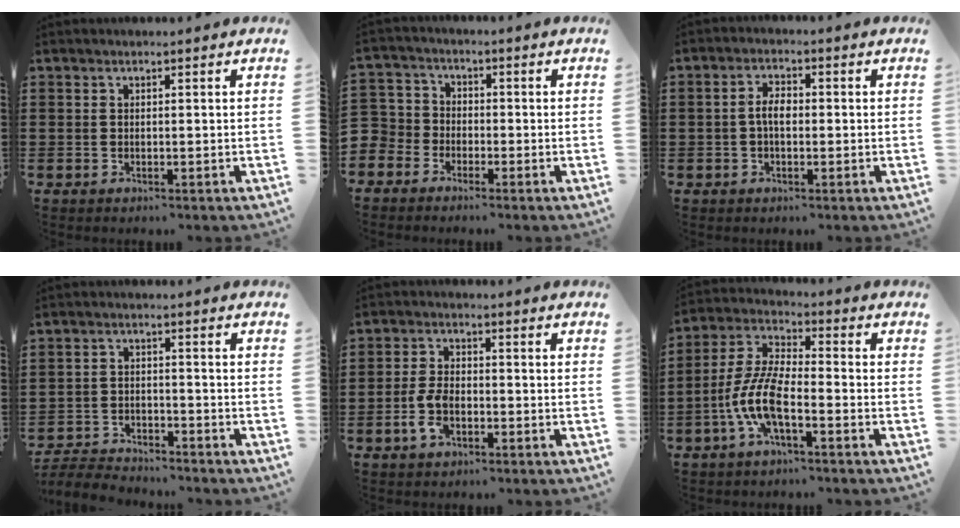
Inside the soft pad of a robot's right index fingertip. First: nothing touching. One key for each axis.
{"total": 3.9, "fx": -2.7, "fy": 2.8, "fz": -0.1, "tx": -0.031, "ty": 0.001, "tz": -0.065}
{"total": 3.2, "fx": -0.4, "fy": 1.5, "fz": 2.8, "tx": -0.060, "ty": 0.003, "tz": -0.010}
{"total": 4.3, "fx": -4.3, "fy": 0.7, "fz": 0.2, "tx": -0.013, "ty": 0.005, "tz": -0.092}
{"total": 5.2, "fx": -1.9, "fy": 2.8, "fz": 4.0, "tx": -0.096, "ty": -0.001, "tz": -0.040}
{"total": 8.9, "fx": -3.7, "fy": 2.7, "fz": 7.6, "tx": -0.189, "ty": -0.013, "tz": -0.077}